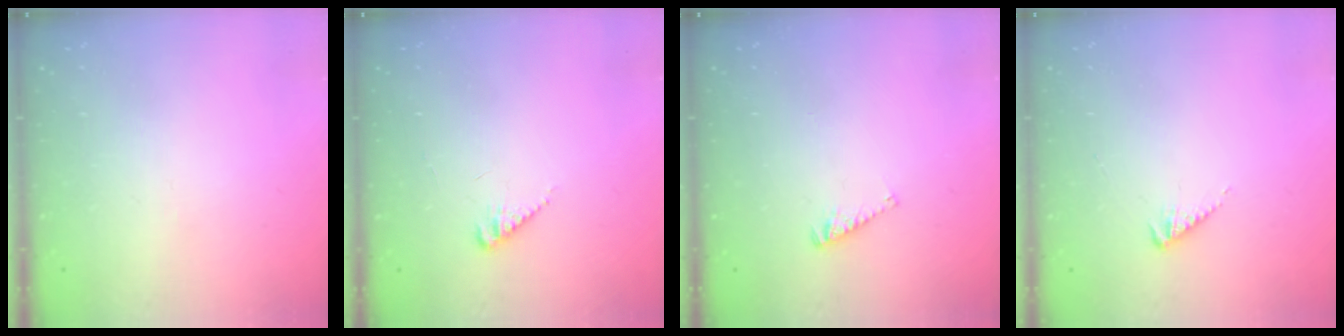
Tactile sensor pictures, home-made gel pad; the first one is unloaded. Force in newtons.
{"total": 2.7, "press": 2.6, "slide": 0.4}
{"total": 3.6, "press": 3.5, "slide": 0.4}
{"total": 2.9, "press": 2.9, "slide": 0.6}